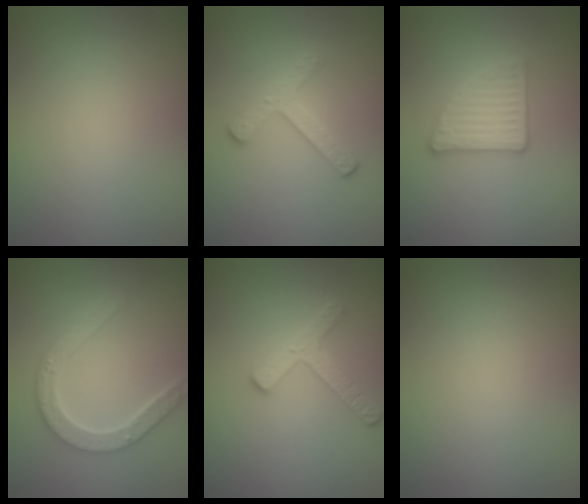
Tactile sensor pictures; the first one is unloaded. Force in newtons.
{"total": 2.5, "press": 2.5, "slide": 0.4}
{"total": 3.6, "press": 3.0, "slide": 1.9}
{"total": 4.7, "press": 3.7, "slide": 2.8}
{"total": 2.6, "press": 2.5, "slide": 0.4}
{"total": 0.0}